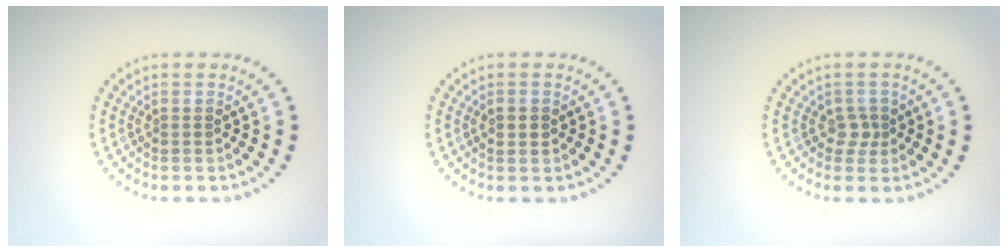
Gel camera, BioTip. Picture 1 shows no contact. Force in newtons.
{"total": 1.7, "press": 1.7, "slide": 0.1}
{"total": 1.4, "press": 1.1, "slide": 0.8}